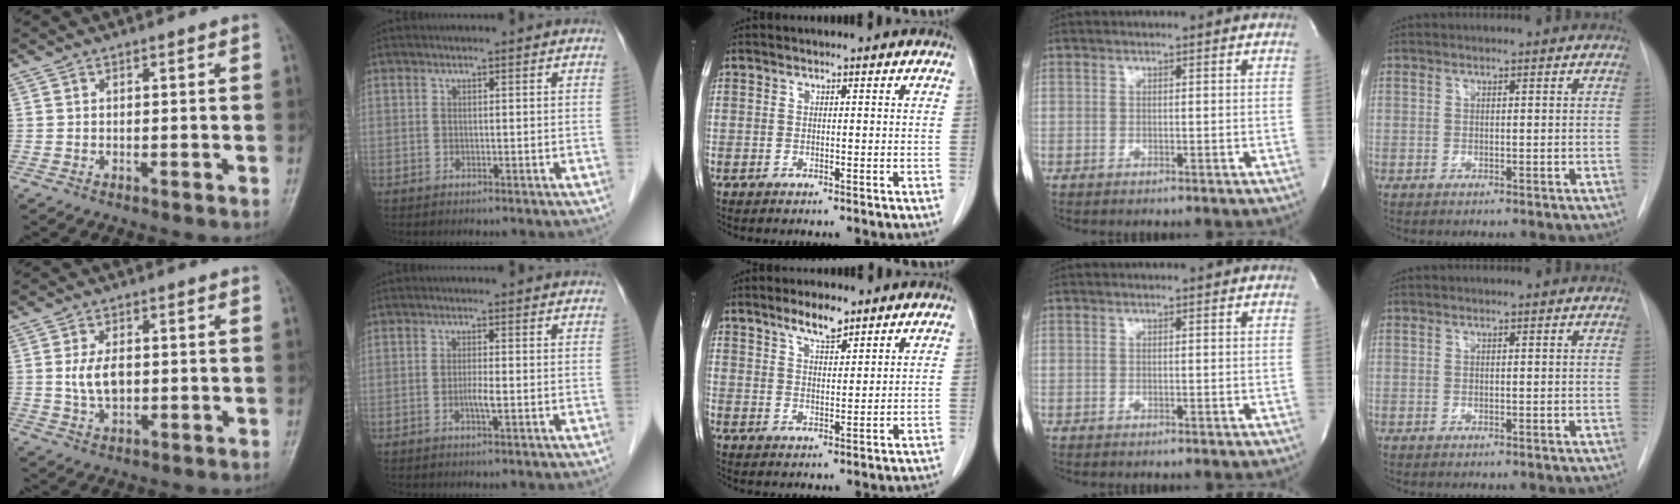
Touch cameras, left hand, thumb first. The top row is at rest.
{"thumb": {"total": 5.2, "force": [0.3, 3.0, 4.3], "torque": [-0.083, -0.003, 0.008]}, "index": {"total": 1.8, "force": [-0.8, -0.1, 1.6], "torque": [-0.034, -0.007, -0.015]}, "middle": {"total": 4.7, "force": [3.6, 1.3, 2.7], "torque": [-0.052, 0.000, 0.064]}}